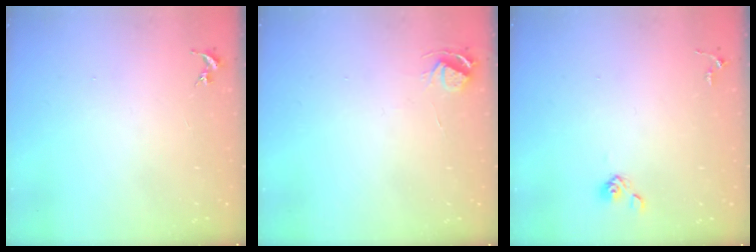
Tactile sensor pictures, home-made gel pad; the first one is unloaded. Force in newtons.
{"total": 6.1, "press": 6.0, "slide": 0.7}
{"total": 3.8, "press": 3.5, "slide": 1.6}